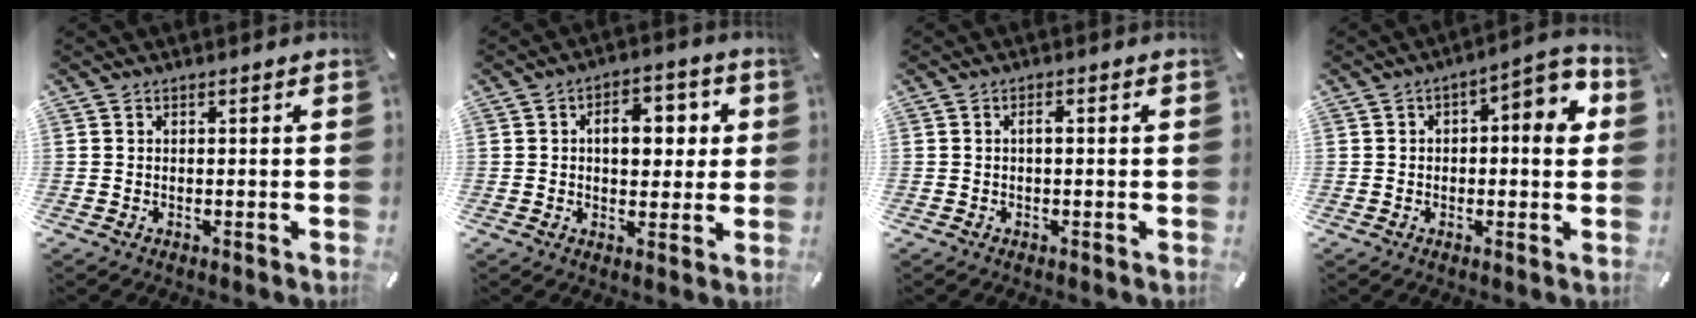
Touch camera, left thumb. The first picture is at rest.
{"total": 9.5, "force": [1.6, 6.2, 7.0], "torque": [-0.085, -0.001, 0.018]}
{"total": 1.6, "force": [-0.1, 0.5, 1.5], "torque": [-0.029, 0.004, -0.003]}
{"total": 6.7, "force": [0.8, 3.5, 5.7], "torque": [-0.064, -0.002, 0.006]}